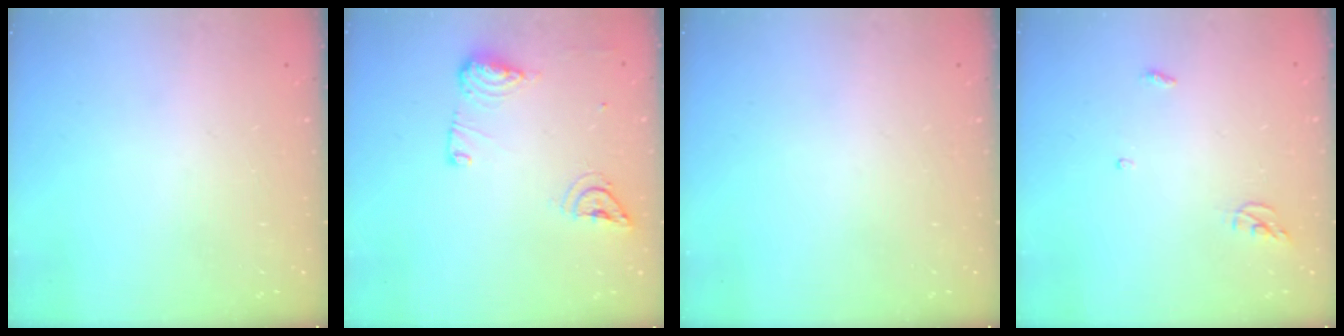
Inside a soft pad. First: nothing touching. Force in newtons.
{"total": 12.7, "press": 11.8, "slide": 4.7}
{"total": 0.0}
{"total": 3.8, "press": 3.8, "slide": 0.4}